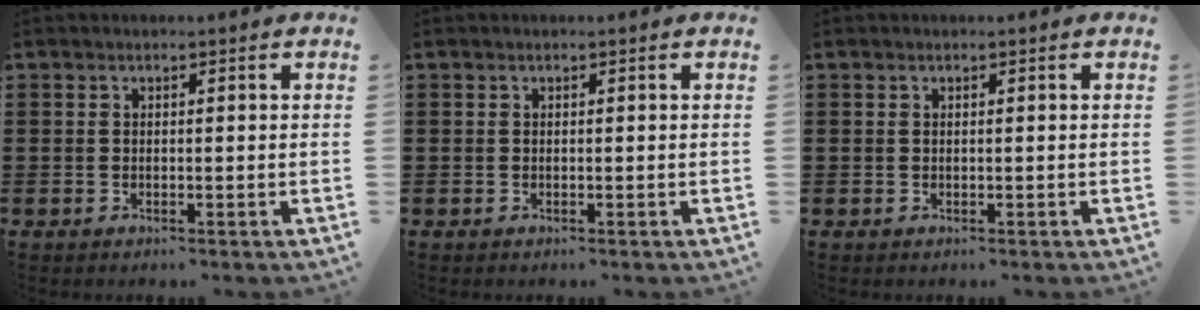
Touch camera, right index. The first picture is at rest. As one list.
[{"total": 0.0}, {"total": 0.0}]